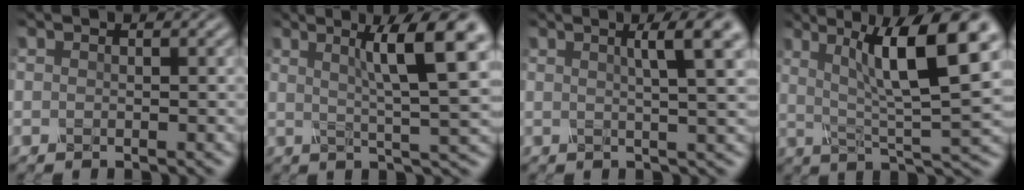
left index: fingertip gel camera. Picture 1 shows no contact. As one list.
[{"total": 7.4, "force": [2.6, 0.9, 6.8], "torque": [-0.096, 0.008, 0.042]}, {"total": 4.8, "force": [2.0, 0.9, 4.3], "torque": [-0.042, 0.015, 0.021]}, {"total": 9.9, "force": [3.3, 2.0, 9.1], "torque": [-0.144, 0.002, 0.056]}]